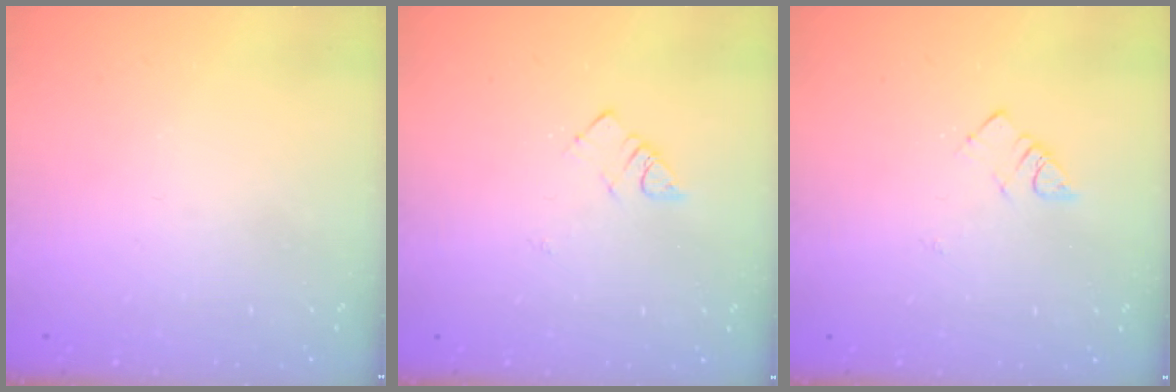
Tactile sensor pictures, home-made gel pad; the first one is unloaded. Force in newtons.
{"total": 2.3, "press": 2.3, "slide": 0.4}
{"total": 2.3, "press": 2.3, "slide": 0.4}